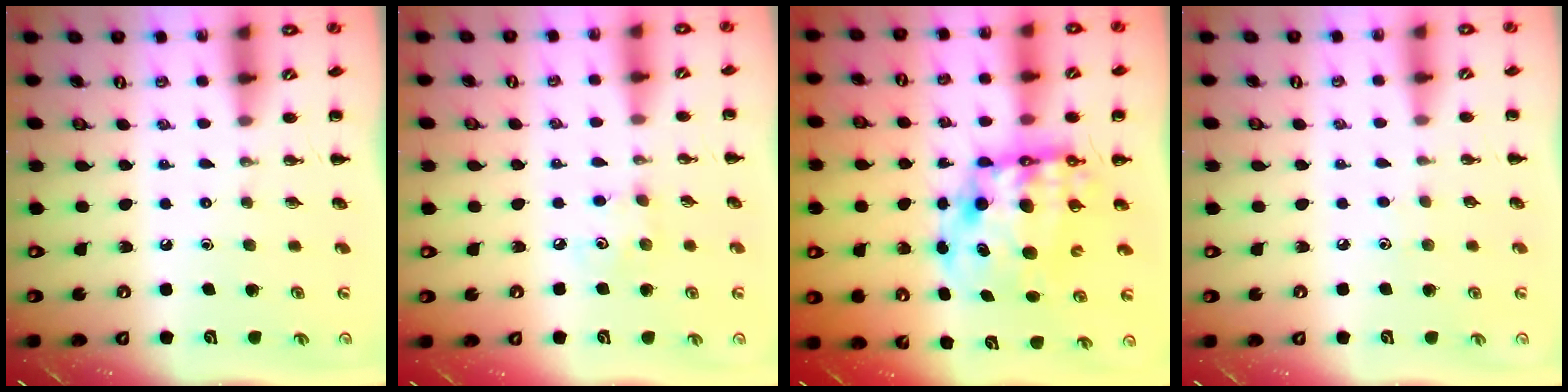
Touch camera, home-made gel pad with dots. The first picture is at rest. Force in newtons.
{"total": 4.2, "press": 4.0, "slide": 1.0}
{"total": 13.9, "press": 13.4, "slide": 3.6}
{"total": 3.5, "press": 3.4, "slide": 0.9}